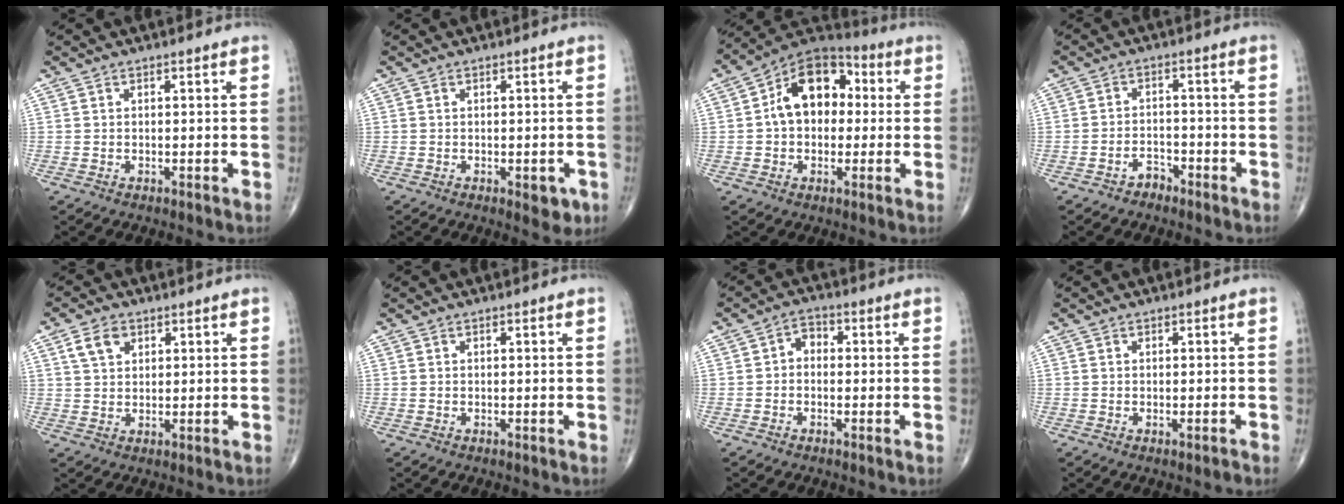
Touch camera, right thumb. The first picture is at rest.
{"total": 3.1, "force": [-1.1, 1.7, 2.3], "torque": [-0.013, 0.000, -0.010]}
{"total": 14.1, "force": [1.5, 9.8, 10.1], "torque": [-0.120, 0.033, 0.009]}
{"total": 3.1, "force": [-2.3, 1.9, 0.9], "torque": [-0.010, 0.020, -0.038]}
{"total": 4.9, "force": [2.3, 3.4, 2.8], "torque": [-0.037, -0.003, 0.042]}
{"total": 0.0}
{"total": 3.4, "force": [-0.3, 2.6, 2.2], "torque": [-0.017, 0.016, -0.019]}
{"total": 0.9, "force": [-0.5, 0.1, 0.7], "torque": [-0.012, -0.003, -0.007]}